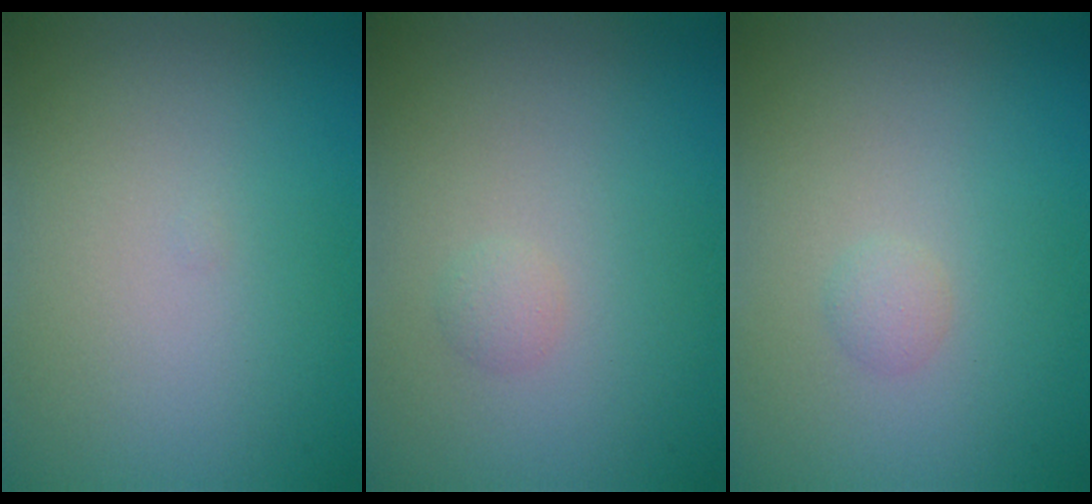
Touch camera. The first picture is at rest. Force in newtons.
{"total": 0.7, "press": 0.7, "slide": 0.0}
{"total": 0.8, "press": 0.8, "slide": 0.1}